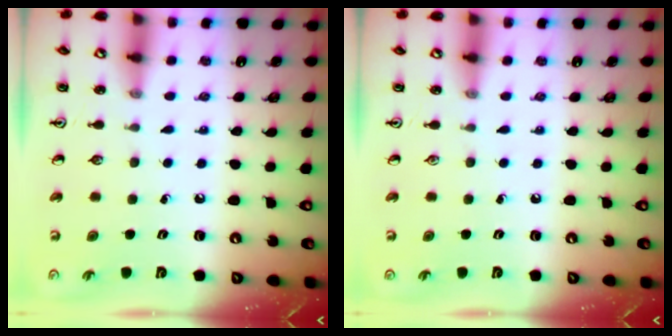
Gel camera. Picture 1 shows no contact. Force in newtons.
{"total": 0.0}